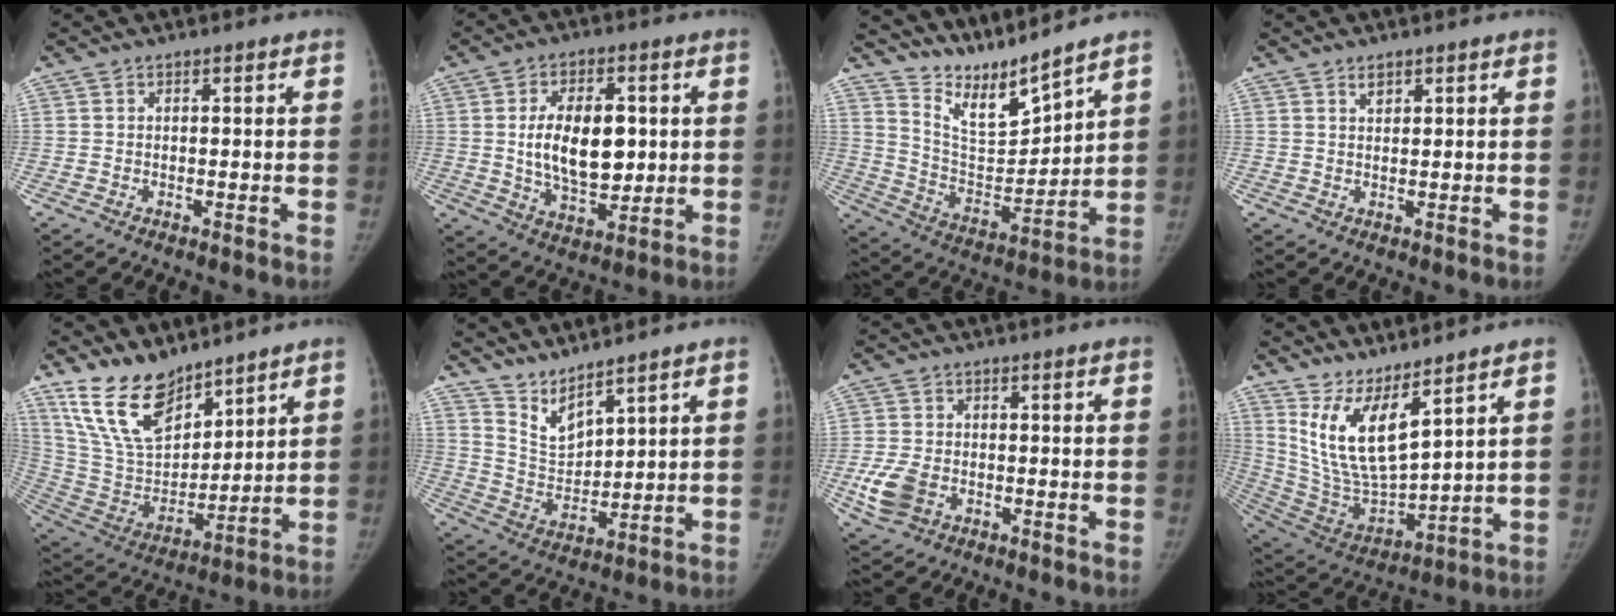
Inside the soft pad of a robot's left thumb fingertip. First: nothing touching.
{"total": 13.5, "force": [1.2, 7.7, 11.0], "torque": [-0.154, -0.010, 0.029]}
{"total": 11.4, "force": [10.8, 1.0, 3.7], "torque": [-0.048, -0.083, 0.218]}
{"total": 1.4, "force": [1.1, 0.7, 0.7], "torque": [-0.004, -0.008, 0.019]}
{"total": 15.9, "force": [12.1, 7.2, 7.3], "torque": [-0.102, -0.066, 0.246]}
{"total": 6.8, "force": [6.2, 1.1, 2.5], "torque": [-0.044, -0.053, 0.138]}
{"total": 6.5, "force": [-2.2, 4.6, 4.0], "torque": [-0.086, 0.004, -0.039]}
{"total": 12.8, "force": [8.2, 3.3, 9.2], "torque": [-0.164, -0.070, 0.186]}